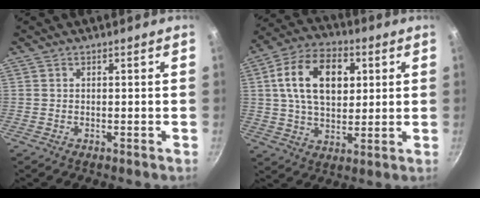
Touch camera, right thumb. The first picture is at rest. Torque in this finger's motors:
{"motor_torque": [1.07, 2.26, 1.62, -0.17, 0.52]}